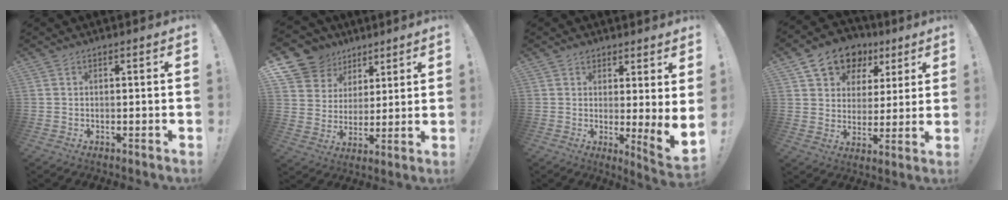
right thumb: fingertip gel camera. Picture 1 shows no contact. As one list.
[{"total": 11.5, "force": [6.9, 8.8, 2.5], "torque": [-0.047, -0.049, 0.142]}, {"total": 4.5, "force": [1.1, -0.2, 4.3], "torque": [-0.055, -0.026, 0.020]}, {"total": 13.4, "force": [7.9, 9.4, 5.4], "torque": [-0.077, -0.043, 0.146]}]